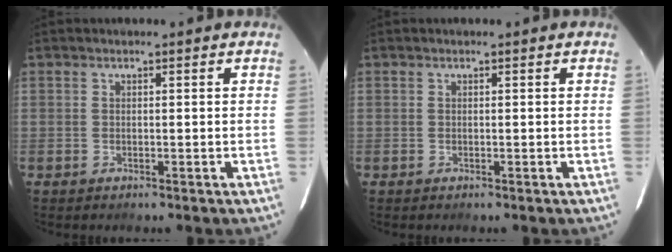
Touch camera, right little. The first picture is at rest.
{"total": 0.0}